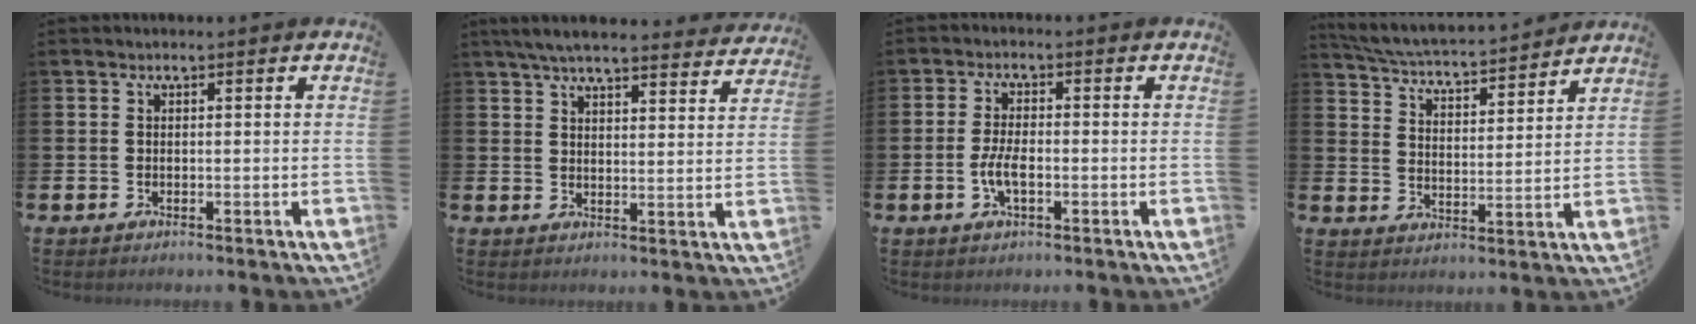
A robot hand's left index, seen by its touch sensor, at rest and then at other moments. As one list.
[{"total": 5.7, "force": [5.4, 0.7, 1.8], "torque": [-0.046, -0.029, 0.095]}, {"total": 3.6, "force": [-1.0, 1.4, 3.1], "torque": [-0.057, -0.001, -0.021]}, {"total": 4.9, "force": [4.8, 0.2, 0.9], "torque": [-0.040, -0.045, 0.079]}]